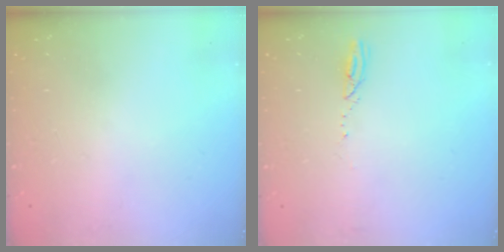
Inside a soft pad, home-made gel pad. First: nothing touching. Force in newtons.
{"total": 2.4, "press": 2.4, "slide": 0.3}